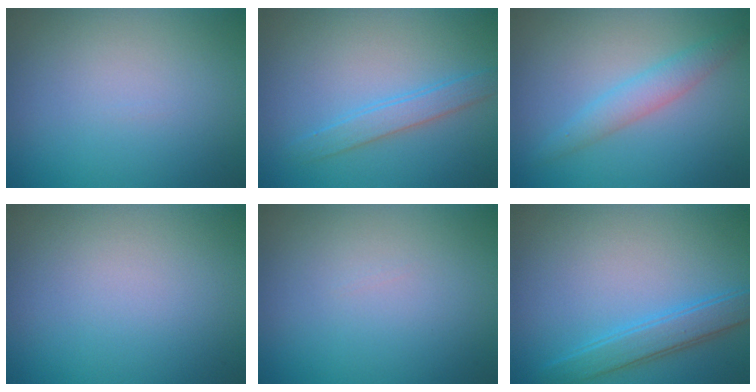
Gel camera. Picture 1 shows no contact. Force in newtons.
{"total": 1.7, "press": 1.7, "slide": 0.1}
{"total": 2.5, "press": 2.5, "slide": 0.2}
{"total": 0.0}
{"total": 0.0}
{"total": 3.0, "press": 3.0, "slide": 0.0}